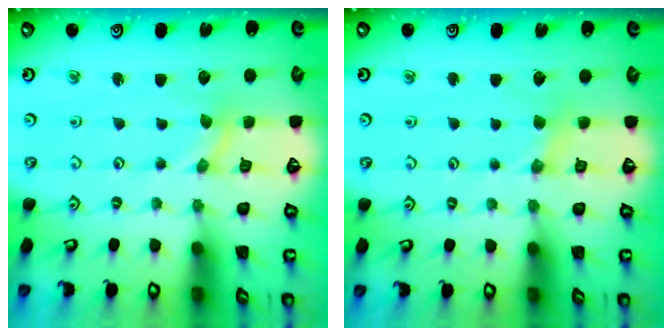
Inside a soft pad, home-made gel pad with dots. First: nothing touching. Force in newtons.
{"total": 2.2, "press": 2.2, "slide": 0.4}